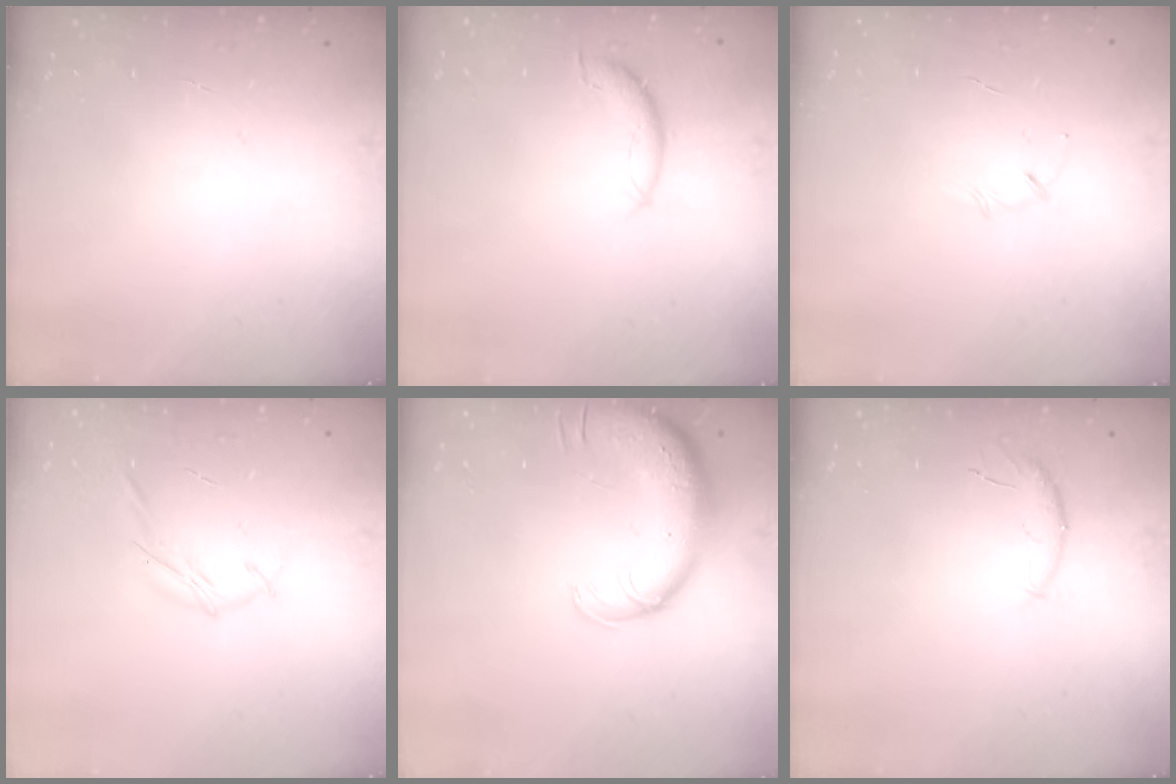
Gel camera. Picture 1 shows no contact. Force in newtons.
{"total": 7.8, "press": 7.8, "slide": 0.5}
{"total": 3.1, "press": 3.0, "slide": 0.7}
{"total": 6.8, "press": 6.7, "slide": 0.9}
{"total": 14.4, "press": 14.0, "slide": 3.4}
{"total": 6.1, "press": 6.0, "slide": 1.0}